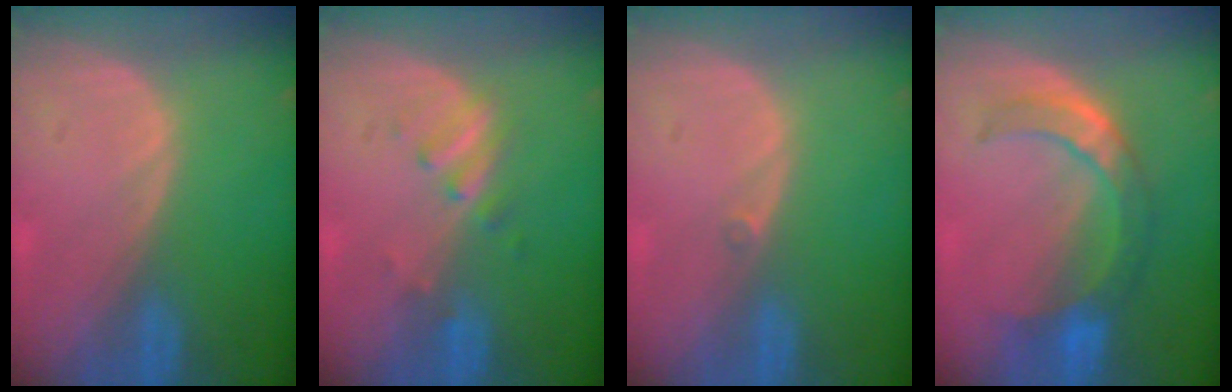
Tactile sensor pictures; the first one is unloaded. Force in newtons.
{"total": 2.7, "press": 2.7, "slide": 0.5}
{"total": 0.6, "press": 0.5, "slide": 0.3}
{"total": 7.0, "press": 6.8, "slide": 1.4}